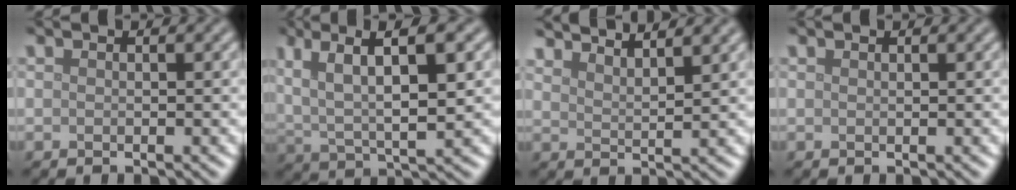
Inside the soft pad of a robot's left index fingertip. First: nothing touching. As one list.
[{"total": 9.0, "force": [3.7, 3.0, 7.7], "torque": [-0.147, 0.009, 0.066]}, {"total": 5.8, "force": [5.2, 1.2, 2.2], "torque": [-0.013, 0.019, 0.053]}, {"total": 0.0}]